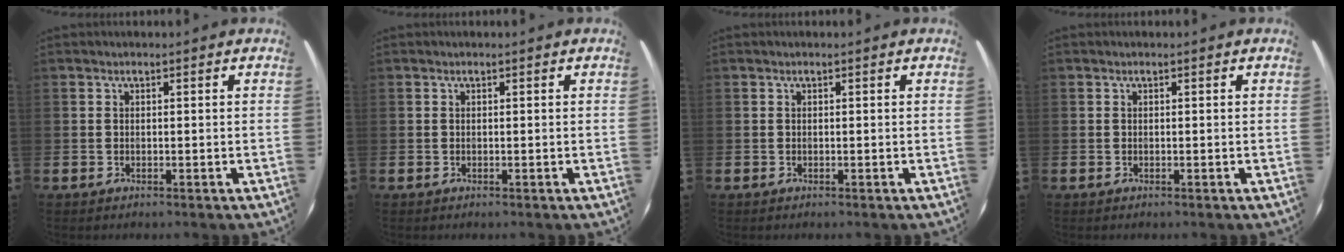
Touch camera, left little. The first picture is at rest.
{"total": 0.0}
{"total": 0.0}
{"total": 0.0}